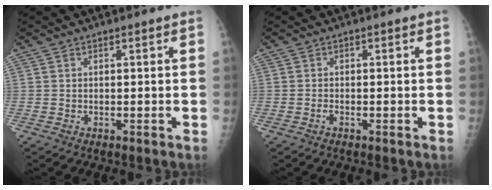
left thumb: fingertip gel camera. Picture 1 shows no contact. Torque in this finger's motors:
{"motor_torque": [-0.07, -0.03, -0.01, 0.04, 0.00]}